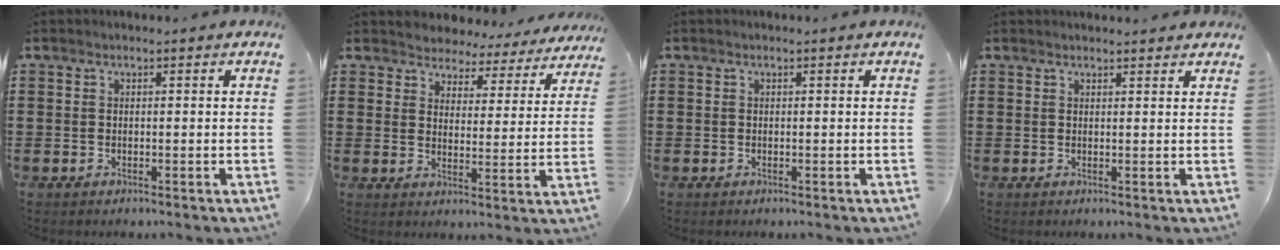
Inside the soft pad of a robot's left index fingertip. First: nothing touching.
{"total": 4.1, "force": [4.0, 0.8, -0.5], "torque": [-0.016, -0.030, 0.065]}
{"total": 0.0}
{"total": 1.3, "force": [1.3, 0.1, 0.2], "torque": [-0.007, 0.001, 0.025]}